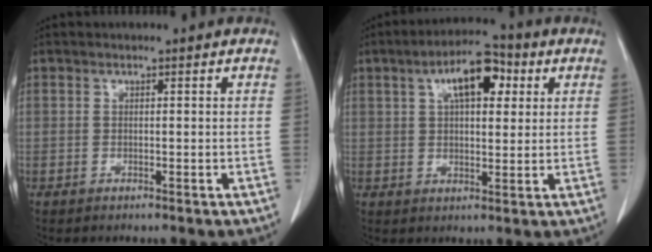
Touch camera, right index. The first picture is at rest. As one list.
[{"total": 9.2, "force": [3.7, 3.6, 7.7], "torque": [-0.130, 0.025, 0.057]}]